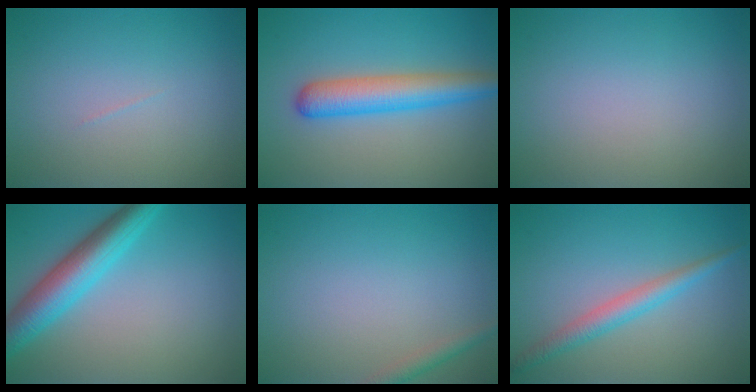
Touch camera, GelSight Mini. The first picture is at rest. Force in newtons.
{"total": 5.0, "press": 5.0, "slide": 0.1}
{"total": 0.0}
{"total": 6.0, "press": 6.0, "slide": 0.1}
{"total": 1.4, "press": 1.4, "slide": 0.1}
{"total": 2.6, "press": 2.6, "slide": 0.0}